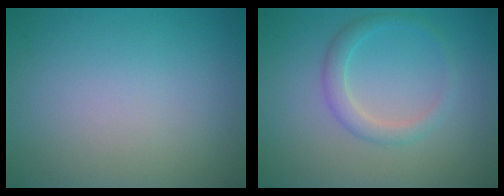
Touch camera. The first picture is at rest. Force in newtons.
{"total": 2.1, "press": 2.1, "slide": 0.1}